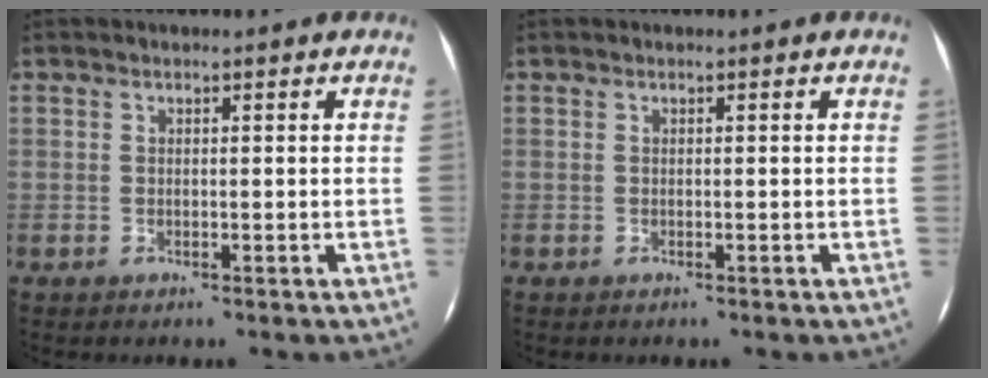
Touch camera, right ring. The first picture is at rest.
{"total": 0.0}